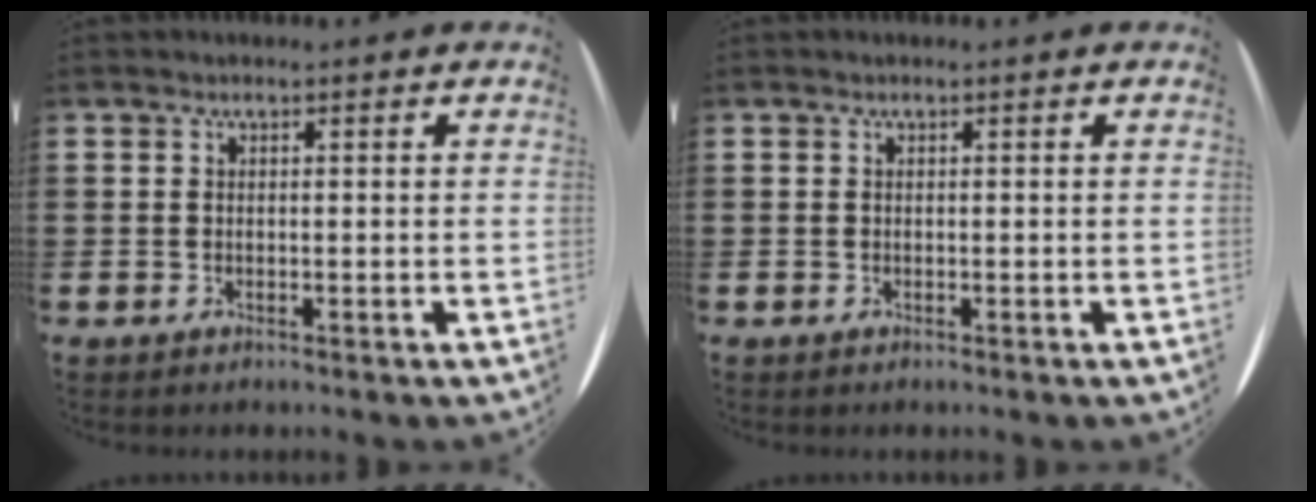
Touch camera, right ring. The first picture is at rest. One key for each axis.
{"total": 0.0}